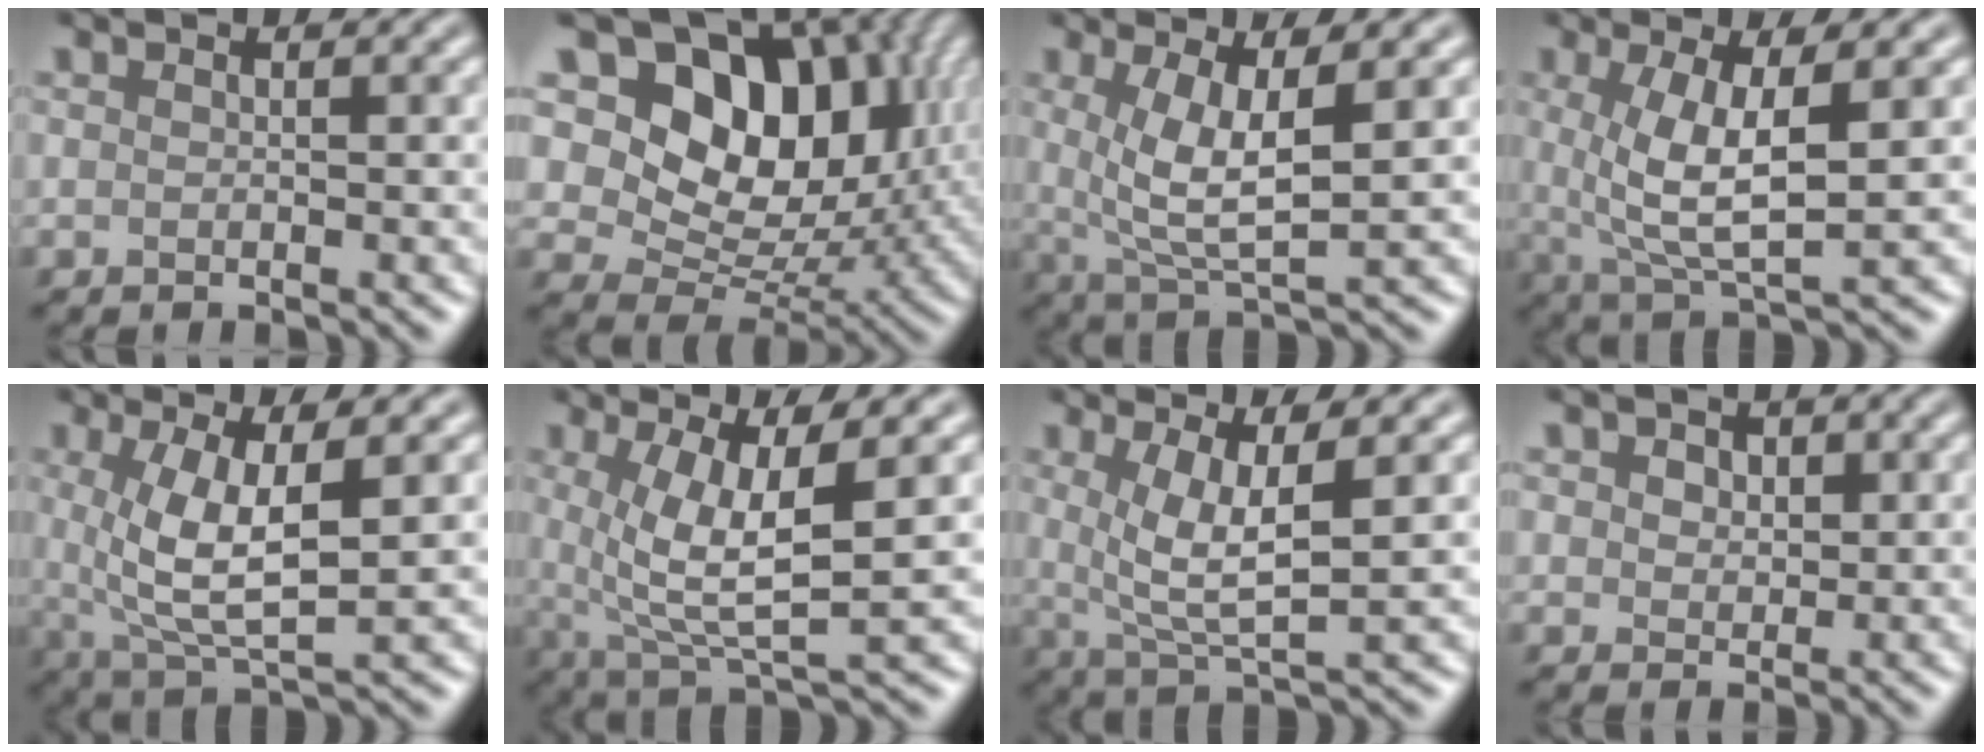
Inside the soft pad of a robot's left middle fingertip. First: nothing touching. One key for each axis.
{"total": 11.7, "fx": 3.7, "fy": 8.3, "fz": 7.4, "tx": -0.113, "ty": 0.002, "tz": 0.081}
{"total": 4.8, "fx": 0.2, "fy": 0.9, "fz": 4.7, "tx": -0.112, "ty": -0.005, "tz": 0.030}
{"total": 5.4, "fx": -0.2, "fy": 1.2, "fz": 5.3, "tx": -0.124, "ty": -0.001, "tz": 0.021}
{"total": 5.4, "fx": -0.1, "fy": 1.4, "fz": 5.3, "tx": -0.128, "ty": -0.001, "tz": 0.022}
{"total": 6.1, "fx": -0.1, "fy": 1.4, "fz": 5.9, "tx": -0.138, "ty": -0.002, "tz": 0.022}
{"total": 4.5, "fx": 0.3, "fy": 0.7, "fz": 4.5, "tx": -0.106, "ty": -0.004, "tz": 0.031}
{"total": 0.9, "fx": 0.5, "fy": 0.8, "fz": 0.0, "tx": -0.013, "ty": 0.010, "tz": 0.020}